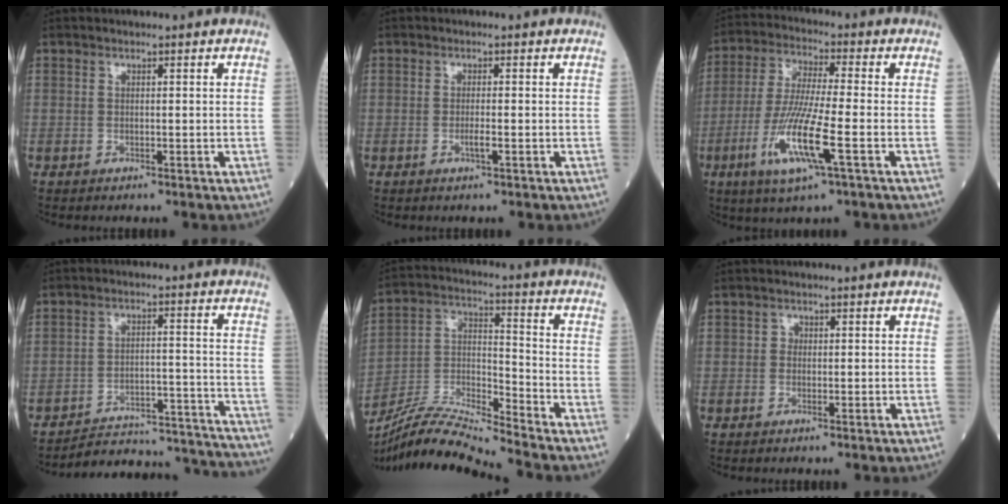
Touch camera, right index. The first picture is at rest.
{"total": 1.5, "force": [-0.5, -0.1, 1.4], "torque": [-0.029, -0.003, -0.010]}
{"total": 11.9, "force": [-4.1, 0.4, 11.1], "torque": [-0.229, -0.019, -0.082]}
{"total": 20.0, "force": [-19.7, 1.9, 2.9], "torque": [-0.014, 0.025, -0.256]}
{"total": 12.7, "force": [-12.0, -1.5, 3.9], "torque": [-0.073, 0.006, -0.229]}
{"total": 0.7, "force": [0.1, 0.7, 0.3], "torque": [0.000, 0.003, -0.001]}